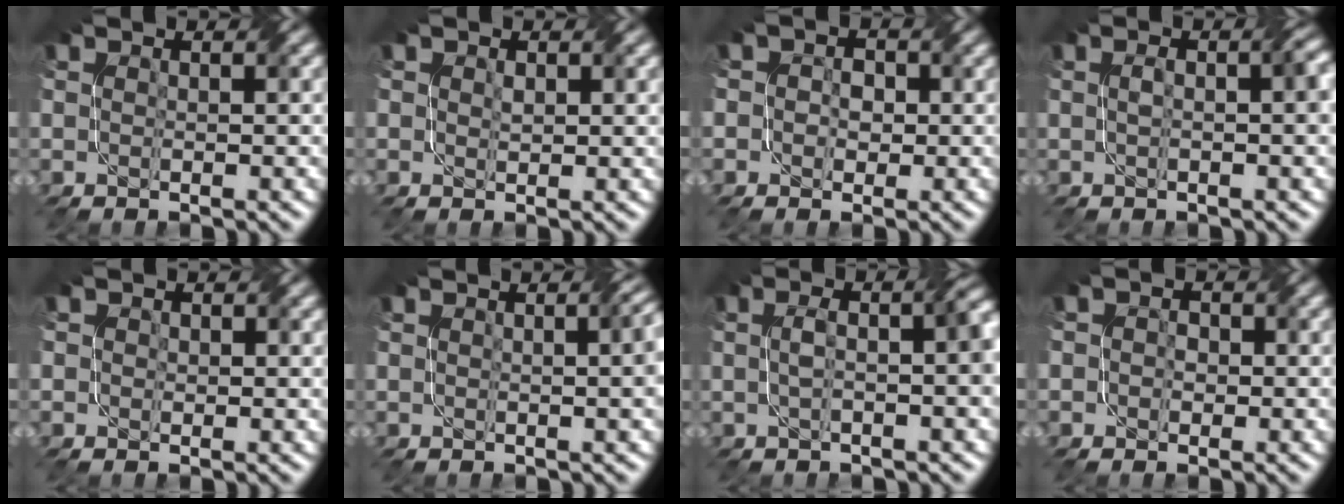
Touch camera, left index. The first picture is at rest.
{"total": 1.2, "force": [0.4, 0.8, 0.8], "torque": [-0.010, -0.005, 0.012]}
{"total": 3.4, "force": [0.8, 3.0, 1.5], "torque": [-0.004, 0.009, -0.015]}
{"total": 2.8, "force": [0.1, 0.8, 2.7], "torque": [-0.046, 0.006, 0.003]}
{"total": 1.2, "force": [0.5, 1.0, 0.3], "torque": [-0.004, -0.003, 0.002]}
{"total": 4.2, "force": [0.5, 1.6, 3.8], "torque": [-0.022, 0.016, 0.005]}
{"total": 5.1, "force": [0.1, 1.9, 4.8], "torque": [-0.070, 0.009, 0.002]}
{"total": 1.7, "force": [0.2, 1.6, 0.6], "torque": [0.001, 0.000, -0.009]}